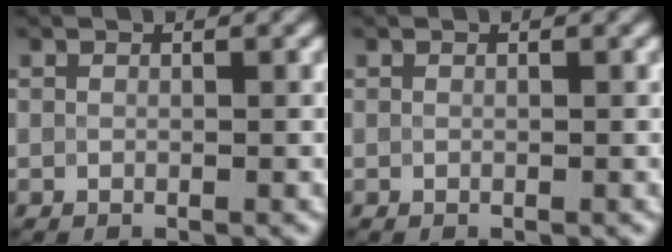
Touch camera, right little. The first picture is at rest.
{"total": 0.0}